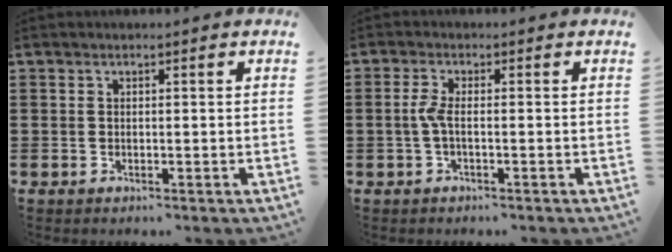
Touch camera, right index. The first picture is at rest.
{"total": 2.8, "force": [-0.6, 0.5, 2.7], "torque": [-0.074, -0.008, -0.020]}